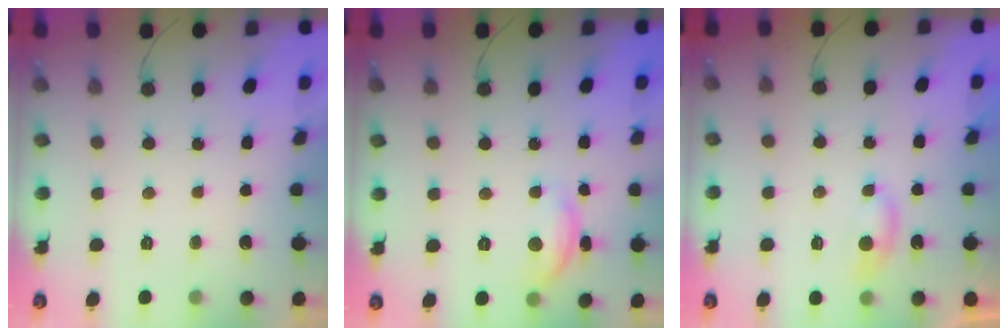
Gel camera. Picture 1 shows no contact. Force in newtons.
{"total": 9.3, "press": 9.3, "slide": 0.5}
{"total": 5.0, "press": 4.9, "slide": 0.6}